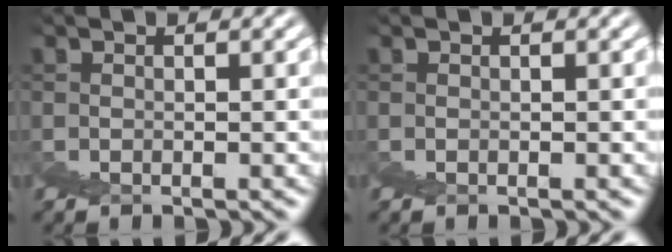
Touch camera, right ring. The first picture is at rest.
{"total": 0.0}